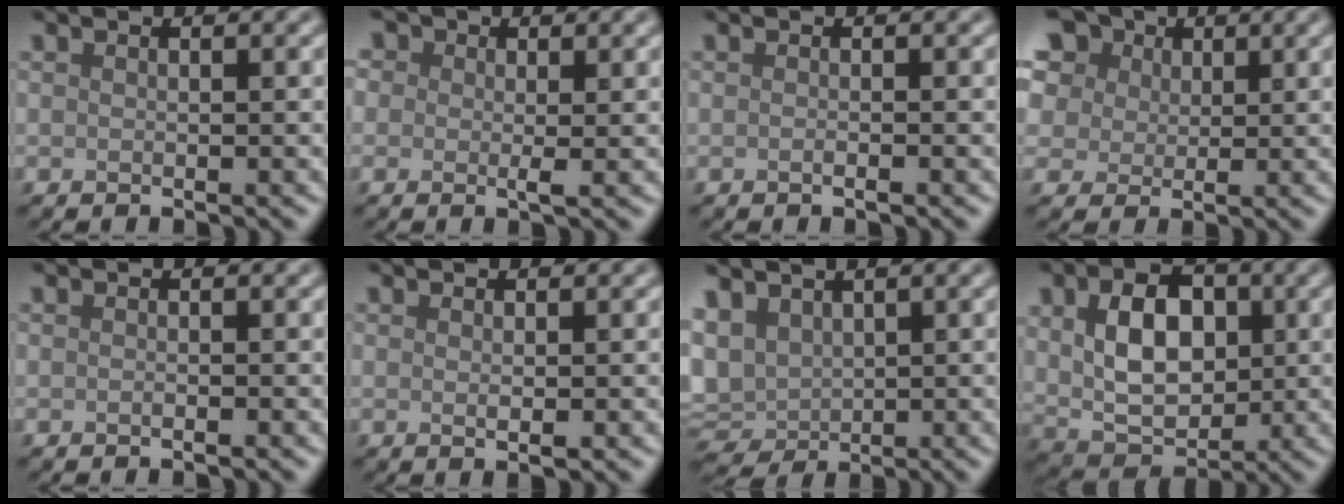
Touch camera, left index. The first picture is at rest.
{"total": 2.5, "force": [0.8, 1.8, 1.6], "torque": [-0.017, 0.004, -0.001]}
{"total": 0.9, "force": [-0.3, 0.2, 0.8], "torque": [-0.008, 0.000, -0.007]}
{"total": 15.0, "force": [8.1, 10.4, 7.0], "torque": [-0.179, 0.054, 0.125]}
{"total": 0.5, "force": [-0.3, 0.1, 0.5], "torque": [-0.007, 0.000, -0.005]}
{"total": 1.2, "force": [0.1, 0.2, 1.1], "torque": [-0.018, 0.001, 0.002]}
{"total": 4.2, "force": [1.5, 2.9, 2.6], "torque": [-0.068, 0.002, 0.028]}
{"total": 6.9, "force": [0.9, 4.8, 5.0], "torque": [-0.088, 0.000, 0.017]}